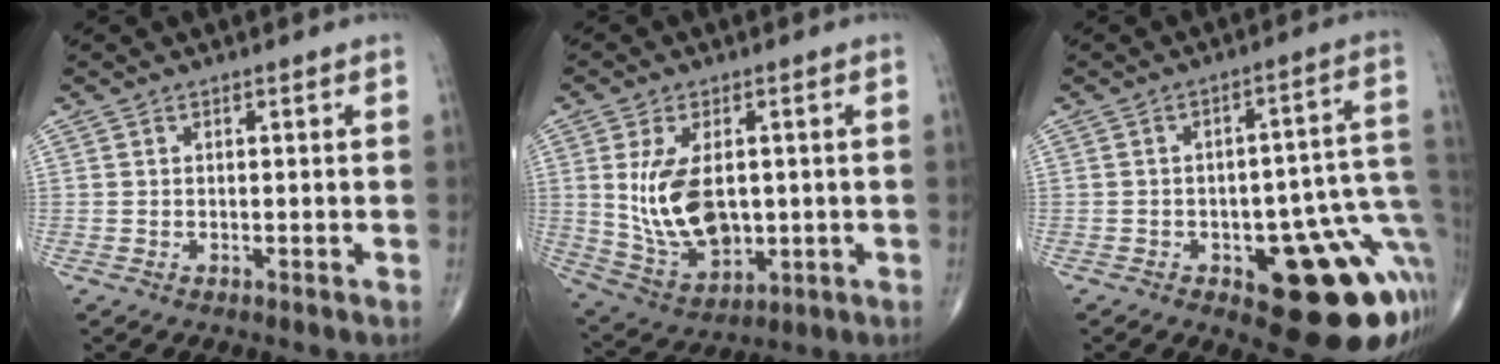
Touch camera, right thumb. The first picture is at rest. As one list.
[{"total": 13.1, "force": [1.0, 7.7, 10.5], "torque": [-0.181, -0.013, 0.038]}, {"total": 20.1, "force": [-6.2, 7.9, 17.4], "torque": [-0.149, 0.042, -0.059]}]